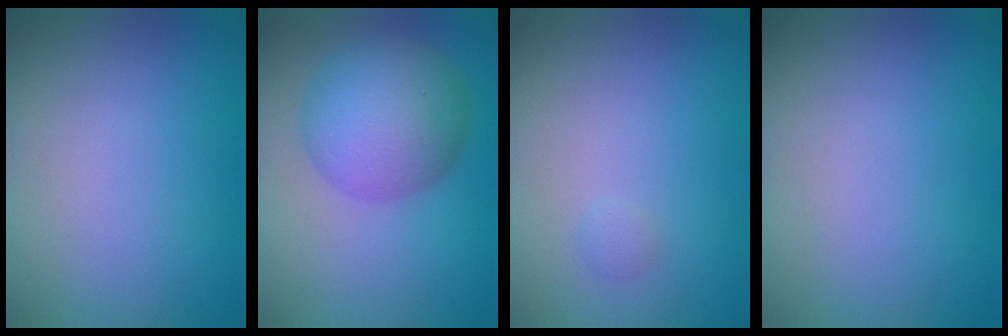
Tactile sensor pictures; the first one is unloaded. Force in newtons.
{"total": 6.7, "press": 6.7, "slide": 0.2}
{"total": 0.6, "press": 0.6, "slide": 0.1}
{"total": 0.0}